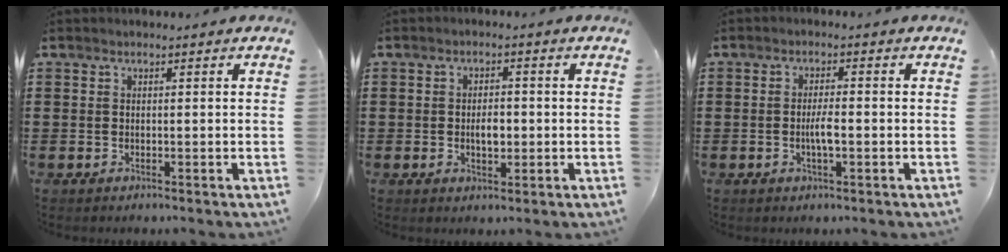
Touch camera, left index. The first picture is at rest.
{"total": 3.1, "force": [-0.3, 1.6, 2.6], "torque": [-0.035, -0.002, -0.011]}
{"total": 3.0, "force": [-0.7, 0.7, 2.9], "torque": [-0.060, 0.001, -0.016]}